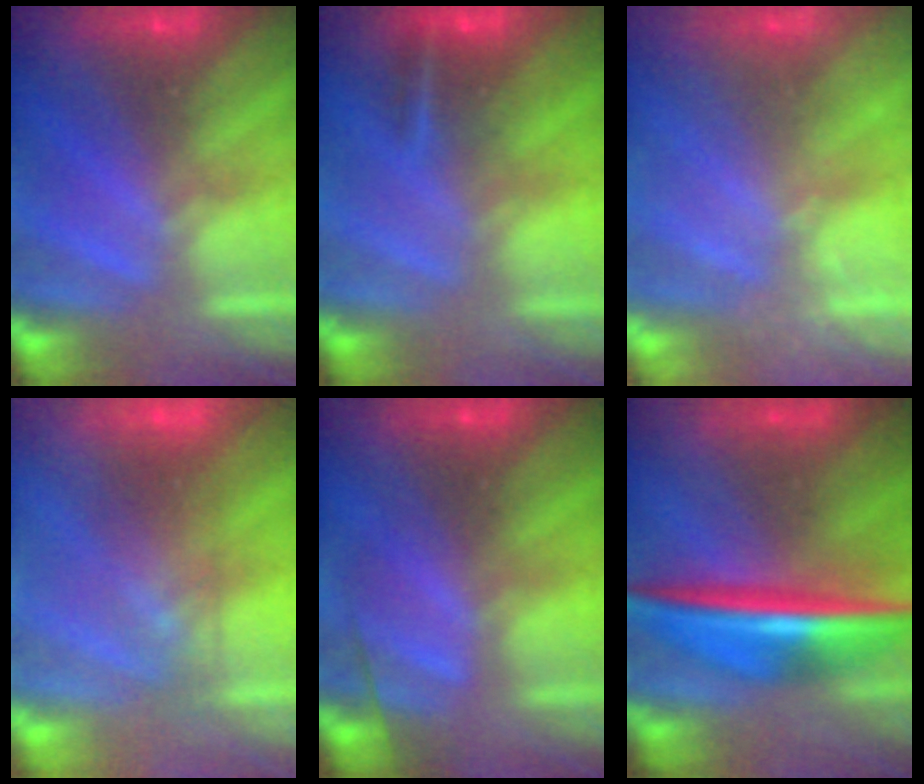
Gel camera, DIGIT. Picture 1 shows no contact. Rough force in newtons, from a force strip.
{"total": 8.6}
{"total": 2.4}
{"total": 2.6}
{"total": 2.9}
{"total": 7.7}